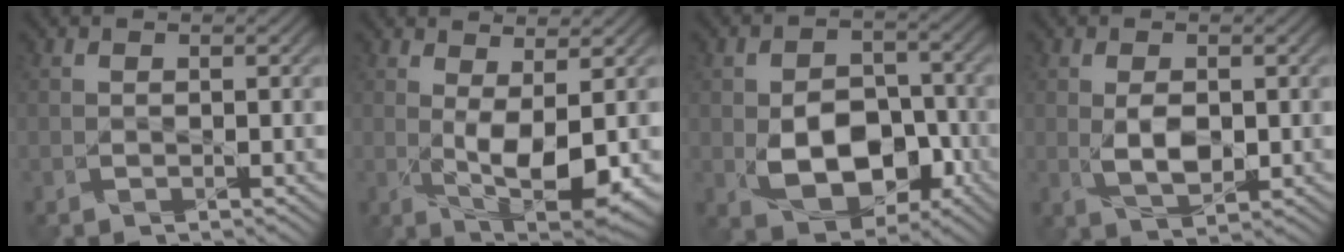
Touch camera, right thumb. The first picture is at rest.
{"total": 6.2, "force": [-0.1, 2.4, 5.7], "torque": [-0.129, -0.014, 0.013]}
{"total": 9.7, "force": [-2.8, 6.5, 6.5], "torque": [-0.112, -0.012, -0.054]}
{"total": 3.9, "force": [0.0, 2.0, 3.3], "torque": [-0.072, -0.008, 0.003]}